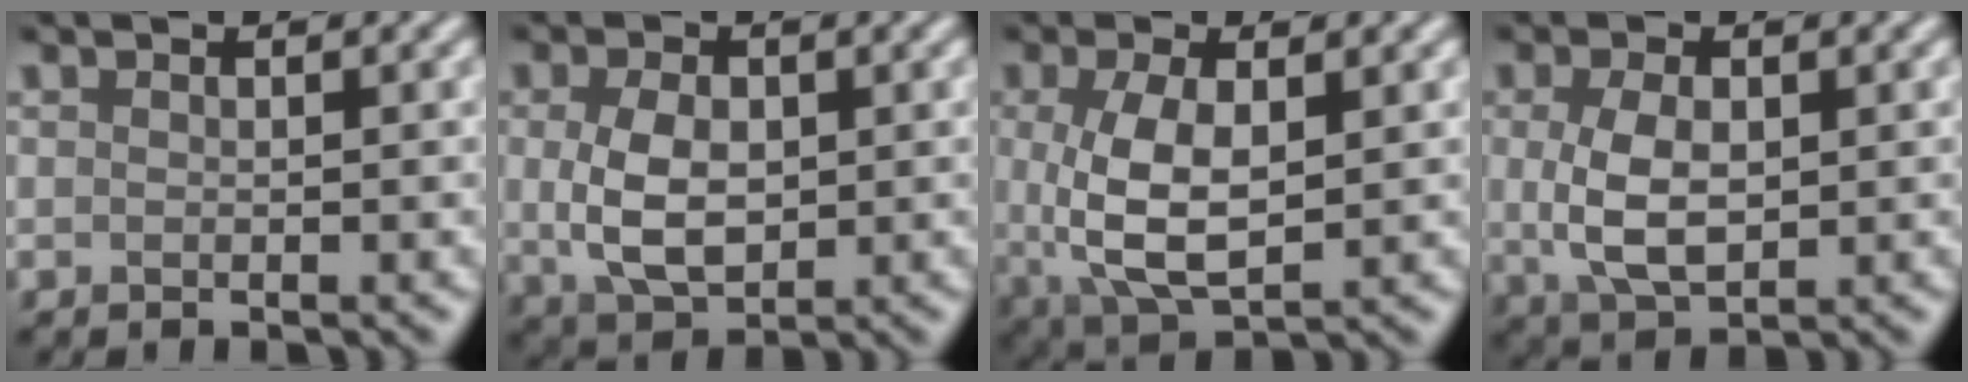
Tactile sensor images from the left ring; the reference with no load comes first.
{"total": 5.0, "force": [0.1, 3.2, 3.8], "torque": [-0.084, -0.003, 0.007]}
{"total": 5.9, "force": [0.4, 2.7, 5.2], "torque": [-0.115, -0.006, 0.011]}
{"total": 4.7, "force": [0.2, 2.7, 3.8], "torque": [-0.085, -0.001, 0.009]}